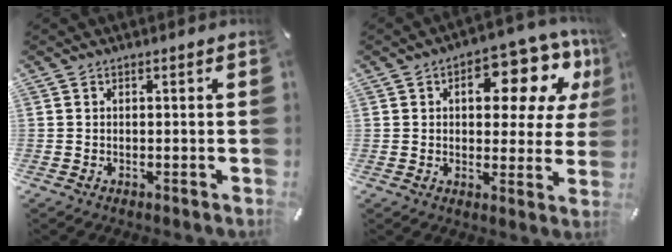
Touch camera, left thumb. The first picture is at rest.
{"total": 14.6, "force": [6.2, 7.3, 10.9], "torque": [-0.142, -0.032, 0.099]}